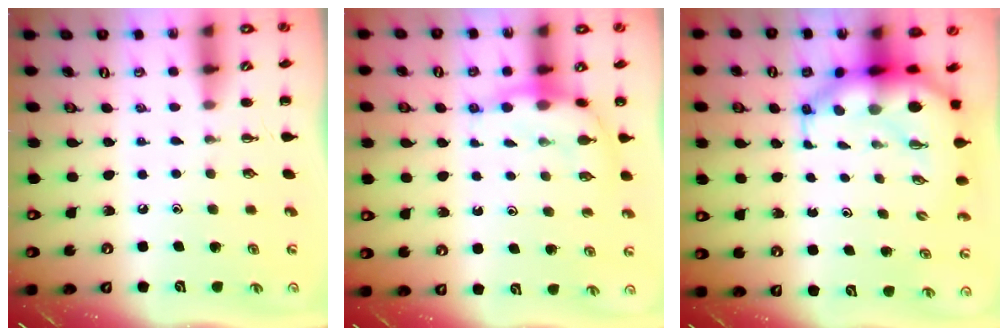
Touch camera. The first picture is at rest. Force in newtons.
{"total": 7.4, "press": 7.3, "slide": 0.8}
{"total": 8.8, "press": 8.5, "slide": 2.3}